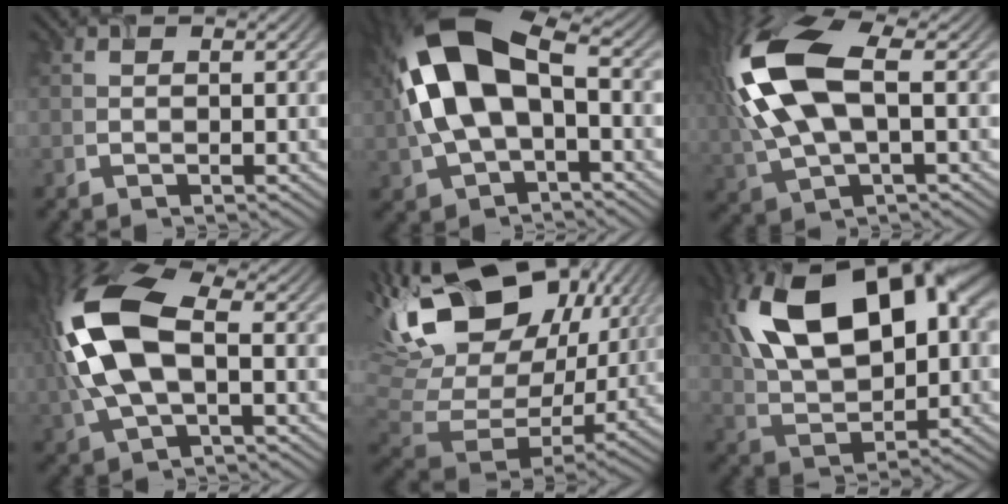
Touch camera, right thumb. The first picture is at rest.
{"total": 14.6, "force": [0.8, 8.4, 12.0], "torque": [-0.268, 0.015, 0.013]}
{"total": 14.7, "force": [1.9, 7.3, 12.6], "torque": [-0.315, 0.001, 0.035]}
{"total": 13.5, "force": [0.6, 7.1, 11.5], "torque": [-0.289, 0.015, 0.009]}
{"total": 20.7, "force": [9.4, 12.7, 13.4], "torque": [-0.287, 0.028, 0.170]}
{"total": 18.3, "force": [5.8, 10.2, 14.0], "torque": [-0.281, 0.025, 0.098]}